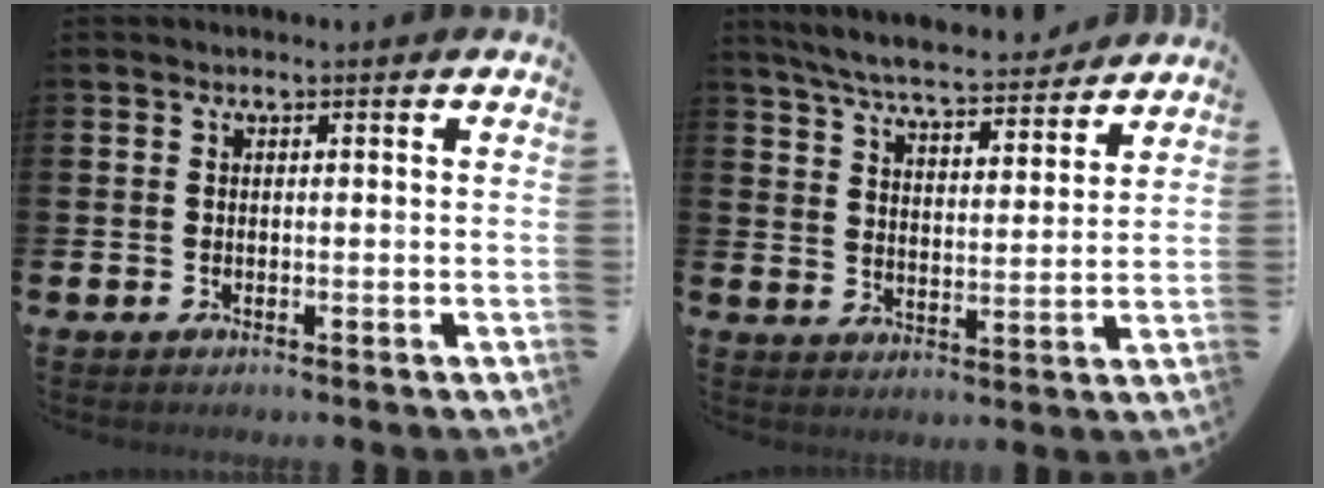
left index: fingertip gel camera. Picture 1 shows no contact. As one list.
[{"total": 6.9, "force": [6.5, 0.8, 2.1], "torque": [-0.062, -0.043, 0.112]}]